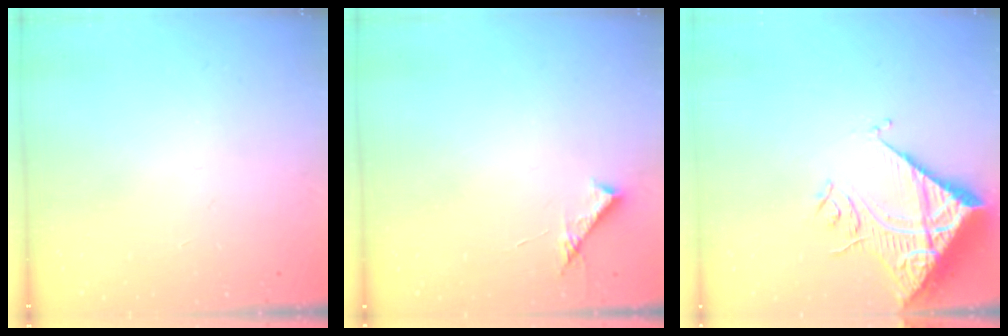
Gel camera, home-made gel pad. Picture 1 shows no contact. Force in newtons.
{"total": 6.9, "press": 6.9, "slide": 0.7}
{"total": 13.5, "press": 13.4, "slide": 1.7}